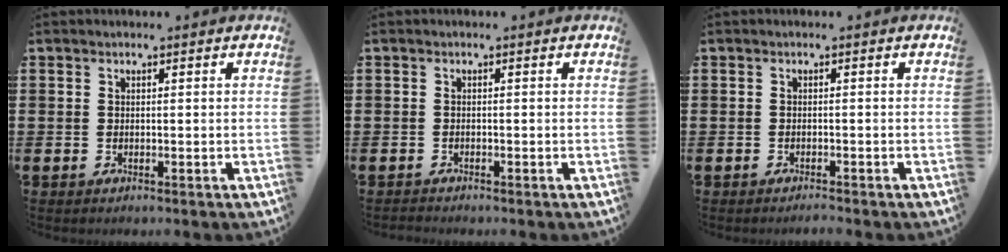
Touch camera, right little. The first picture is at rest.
{"total": 0.5, "force": [-0.5, 0.0, -0.1], "torque": [0.000, -0.003, -0.011]}
{"total": 0.6, "force": [-0.6, 0.0, 0.1], "torque": [-0.004, -0.003, -0.012]}